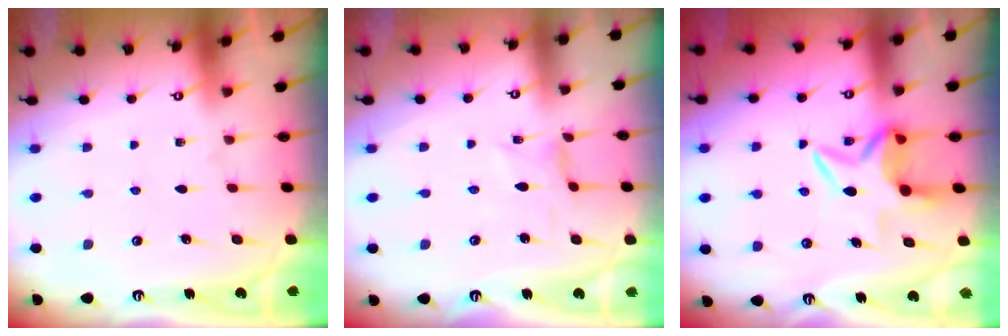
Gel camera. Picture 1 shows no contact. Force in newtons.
{"total": 0.0}
{"total": 7.4, "press": 7.3, "slide": 1.0}